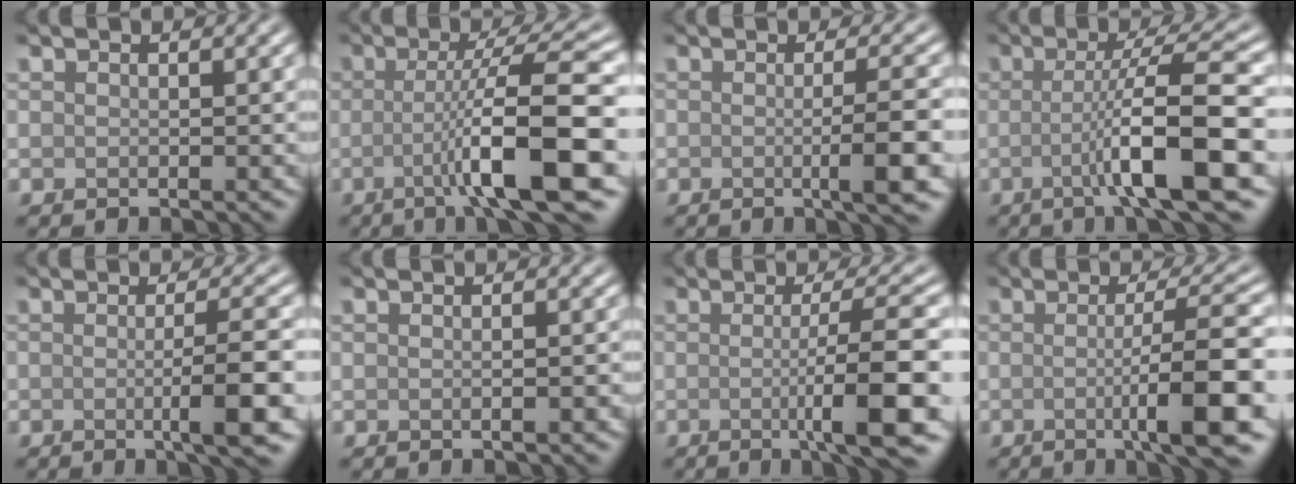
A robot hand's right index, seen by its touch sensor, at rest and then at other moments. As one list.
[{"total": 9.3, "force": [-2.1, 1.3, 8.9], "torque": [-0.128, 0.009, -0.041]}, {"total": 4.3, "force": [-0.8, 0.7, 4.2], "torque": [-0.061, -0.003, -0.015]}, {"total": 8.3, "force": [-1.7, 1.2, 8.1], "torque": [-0.119, 0.010, -0.036]}, {"total": 5.1, "force": [-0.9, 0.8, 5.0], "torque": [-0.074, -0.004, -0.017]}, {"total": 1.5, "force": [-0.2, 0.5, 1.4], "torque": [-0.012, 0.001, -0.003]}, {"total": 8.0, "force": [-1.1, 1.1, 7.8], "torque": [-0.114, -0.003, -0.017]}, {"total": 7.9, "force": [-1.2, 1.2, 7.7], "torque": [-0.110, 0.002, -0.022]}]